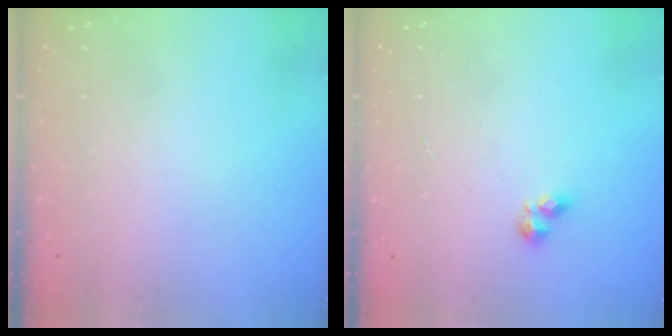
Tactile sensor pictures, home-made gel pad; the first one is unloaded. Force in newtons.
{"total": 3.0, "press": 2.9, "slide": 0.5}